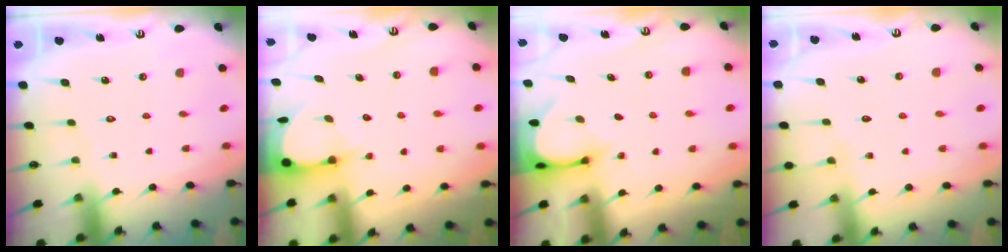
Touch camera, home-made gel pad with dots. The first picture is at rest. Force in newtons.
{"total": 3.6, "press": 3.5, "slide": 0.3}
{"total": 3.4, "press": 3.4, "slide": 0.3}
{"total": 5.6, "press": 5.6, "slide": 0.8}